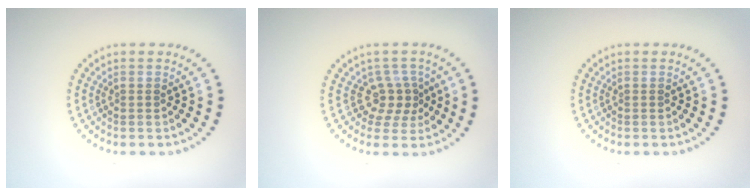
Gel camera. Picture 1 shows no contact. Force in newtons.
{"total": 2.6, "press": 1.8, "slide": 1.8}
{"total": 0.0}